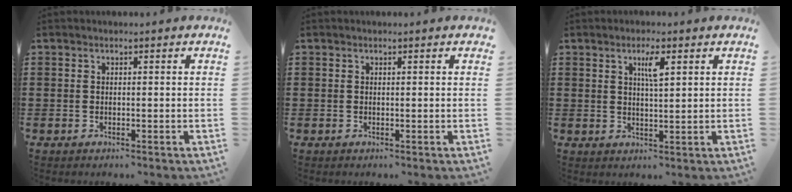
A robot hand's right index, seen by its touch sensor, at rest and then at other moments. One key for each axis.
{"total": 0.0}
{"total": 3.5, "fx": 1.5, "fy": 0.7, "fz": 3.1, "tx": -0.050, "ty": 0.000, "tz": 0.019}